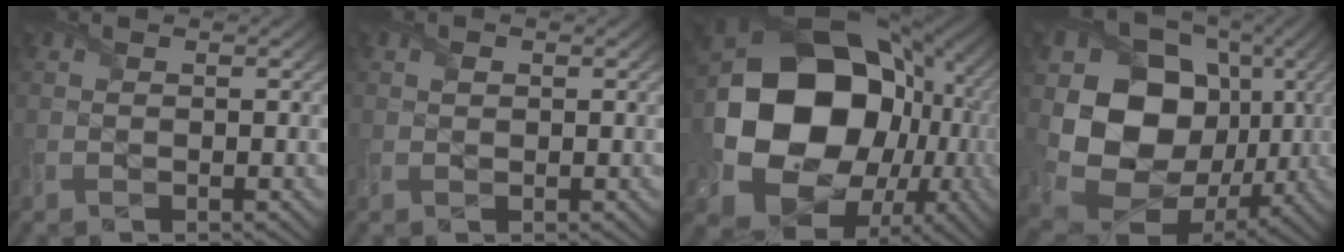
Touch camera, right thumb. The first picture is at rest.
{"total": 0.6, "force": [0.3, 0.4, 0.4], "torque": [-0.009, 0.000, 0.005]}
{"total": 21.3, "force": [-0.9, 17.2, 12.5], "torque": [-0.277, -0.054, 0.016]}
{"total": 16.2, "force": [1.0, 13.5, 8.9], "torque": [-0.185, -0.038, 0.025]}